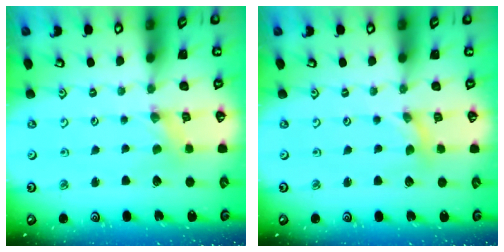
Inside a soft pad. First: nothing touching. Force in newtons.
{"total": 0.0}